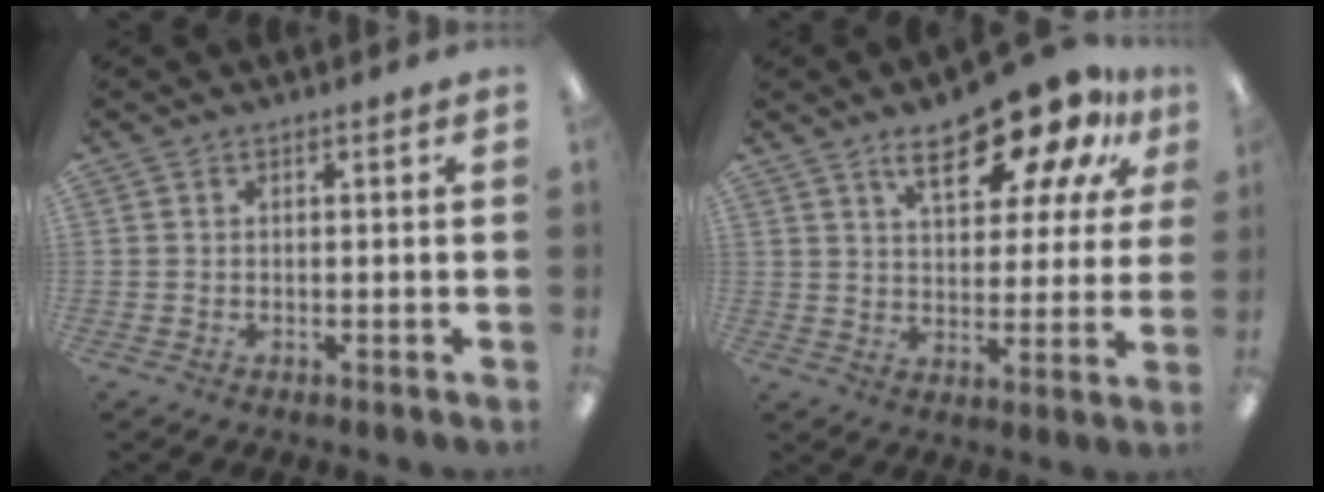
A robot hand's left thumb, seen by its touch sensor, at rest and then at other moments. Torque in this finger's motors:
{"motor_torque": [0.36, 0.42, 0.30, 0.06, 0.09]}